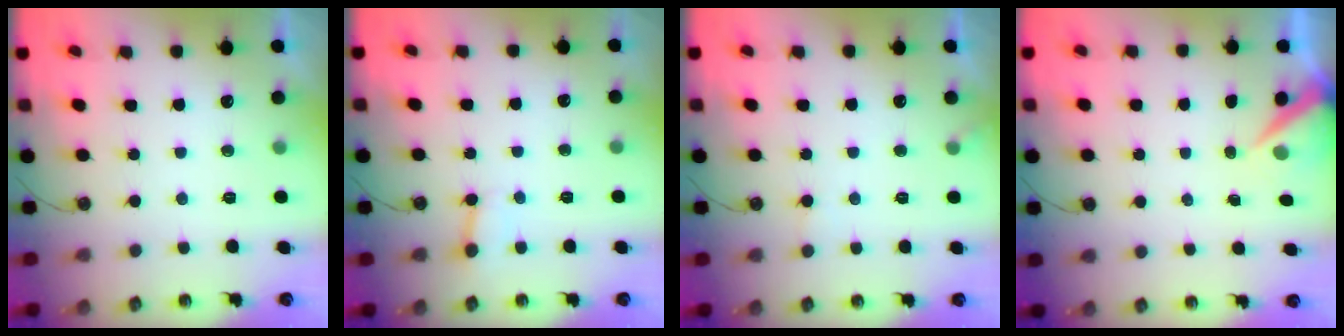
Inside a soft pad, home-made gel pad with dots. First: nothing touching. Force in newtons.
{"total": 2.5, "press": 2.5, "slide": 0.2}
{"total": 6.6, "press": 6.5, "slide": 0.4}
{"total": 4.8, "press": 4.7, "slide": 0.5}